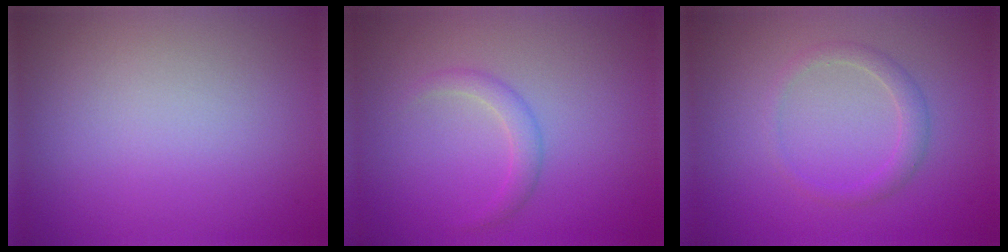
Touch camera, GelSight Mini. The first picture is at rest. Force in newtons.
{"total": 1.6, "press": 1.6, "slide": 0.1}
{"total": 1.7, "press": 1.7, "slide": 0.2}